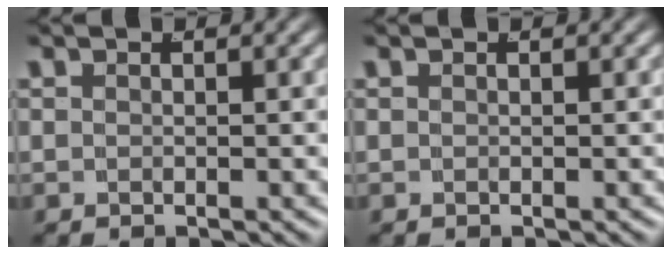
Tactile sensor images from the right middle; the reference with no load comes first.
{"total": 0.0}